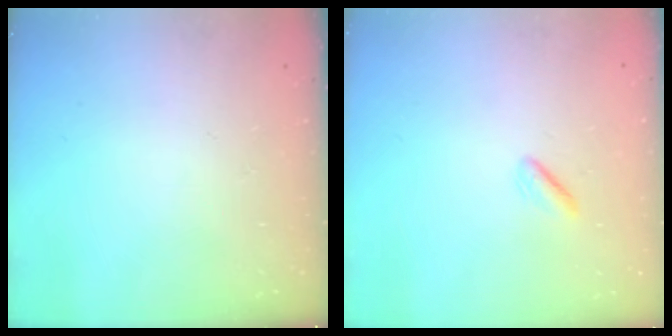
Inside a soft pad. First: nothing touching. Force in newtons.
{"total": 0.8, "press": 0.4, "slide": 0.6}